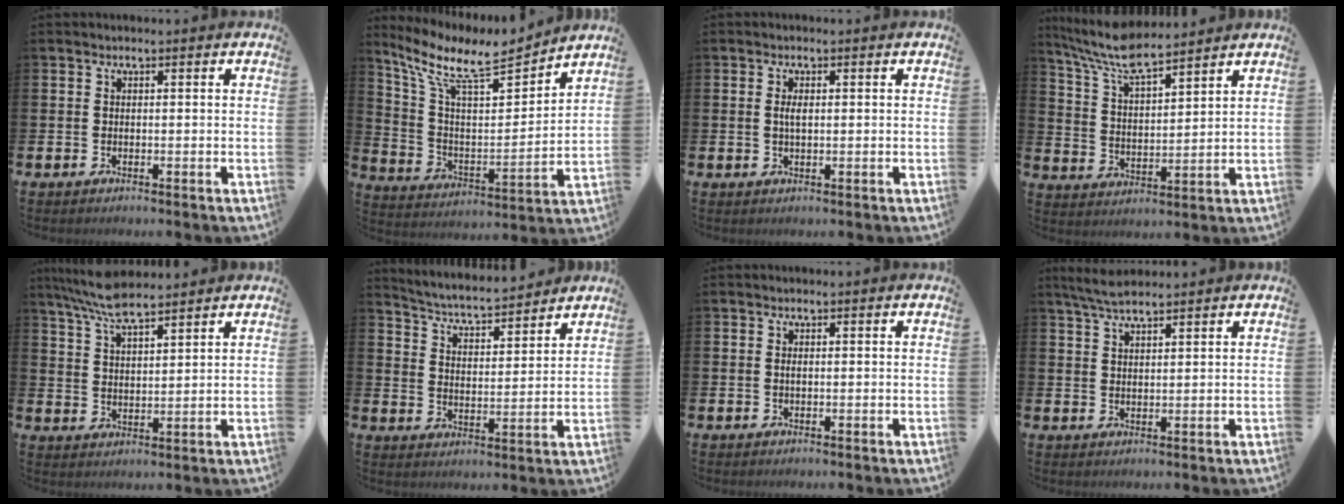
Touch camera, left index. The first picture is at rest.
{"total": 10.0, "force": [8.3, 2.7, 4.9], "torque": [-0.130, -0.052, 0.142]}
{"total": 1.7, "force": [0.3, 0.6, 1.6], "torque": [-0.029, 0.004, 0.002]}
{"total": 7.9, "force": [7.2, 1.3, 2.9], "torque": [-0.086, -0.034, 0.130]}
{"total": 6.3, "force": [5.8, 0.8, 2.2], "torque": [-0.063, -0.025, 0.107]}
{"total": 5.2, "force": [5.1, 0.5, 1.0], "torque": [-0.048, -0.040, 0.085]}
{"total": 0.5, "force": [0.1, 0.2, 0.5], "torque": [-0.008, 0.000, 0.002]}
{"total": 4.2, "force": [3.8, 0.7, 1.8], "torque": [-0.039, -0.008, 0.068]}